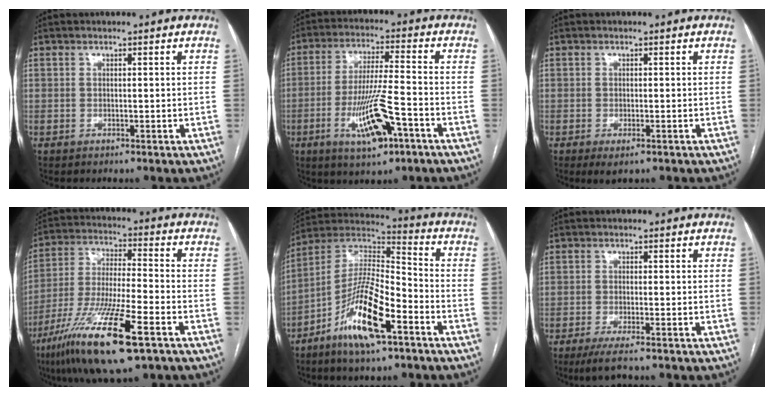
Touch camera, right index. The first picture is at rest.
{"total": 11.5, "force": [-4.9, 1.8, 10.3], "torque": [-0.198, -0.009, -0.083]}
{"total": 2.4, "force": [-1.3, 0.6, 1.9], "torque": [-0.028, -0.005, -0.017]}
{"total": 17.8, "force": [-9.7, 1.8, 14.8], "torque": [-0.302, -0.043, -0.176]}
{"total": 15.3, "force": [-7.5, 3.2, 12.9], "torque": [-0.250, -0.003, -0.136]}
{"total": 5.1, "force": [-3.8, 0.0, 3.3], "torque": [-0.055, -0.012, -0.062]}